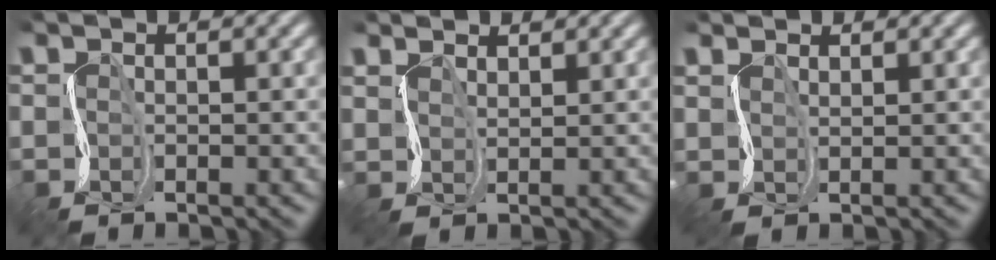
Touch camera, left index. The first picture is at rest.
{"total": 2.1, "force": [2.1, 0.3, -0.2], "torque": [-0.005, 0.003, 0.045]}
{"total": 1.7, "force": [1.6, 0.2, -0.4], "torque": [0.004, 0.003, 0.036]}